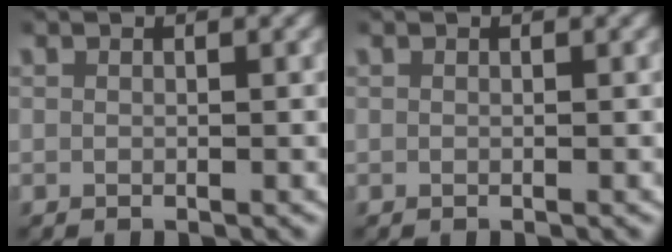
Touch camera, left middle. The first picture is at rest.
{"total": 0.0}